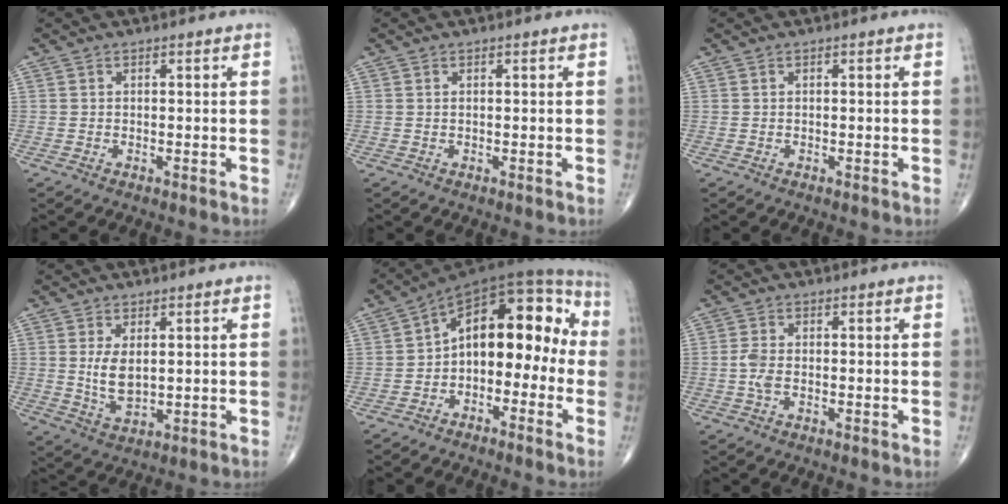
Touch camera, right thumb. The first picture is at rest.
{"total": 0.0}
{"total": 0.0}
{"total": 5.8, "force": [1.0, 3.0, 4.9], "torque": [-0.085, -0.015, 0.028]}
{"total": 14.8, "force": [-1.6, 9.1, 11.6], "torque": [-0.121, 0.065, -0.038]}
{"total": 2.6, "force": [-0.5, 1.3, 2.2], "torque": [-0.054, 0.002, -0.015]}